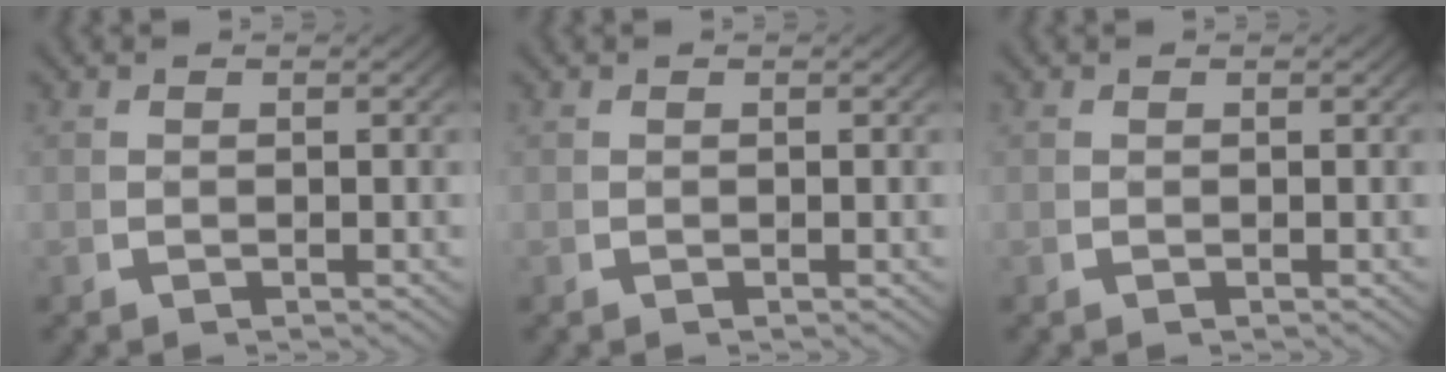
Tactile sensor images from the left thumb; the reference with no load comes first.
{"total": 0.0}
{"total": 0.0}